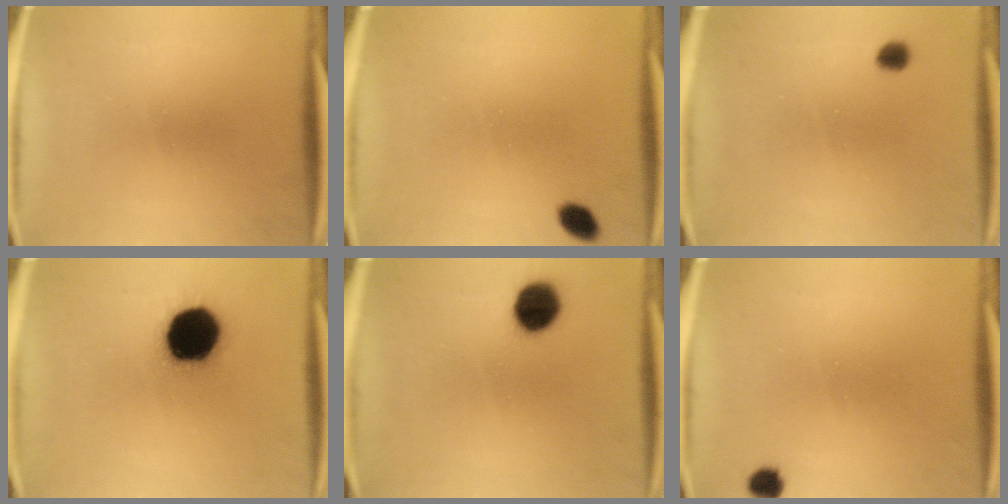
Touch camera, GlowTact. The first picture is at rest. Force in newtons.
{"total": 2.7}
{"total": 1.9}
{"total": 19.7}
{"total": 8.6}
{"total": 2.3}